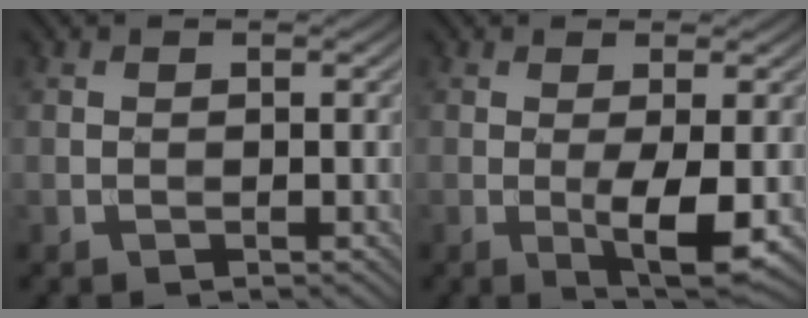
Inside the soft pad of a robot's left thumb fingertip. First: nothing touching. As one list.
[{"total": 4.9, "force": [-0.9, 0.8, 4.7], "torque": [-0.092, -0.004, -0.012]}]